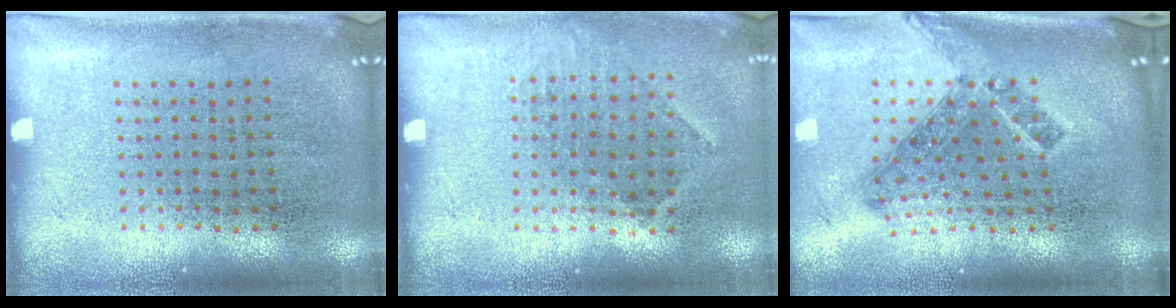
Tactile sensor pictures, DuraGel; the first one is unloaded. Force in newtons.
{"total": 0.9, "press": 0.8, "slide": 0.6}
{"total": 1.4, "press": 1.0, "slide": 0.9}